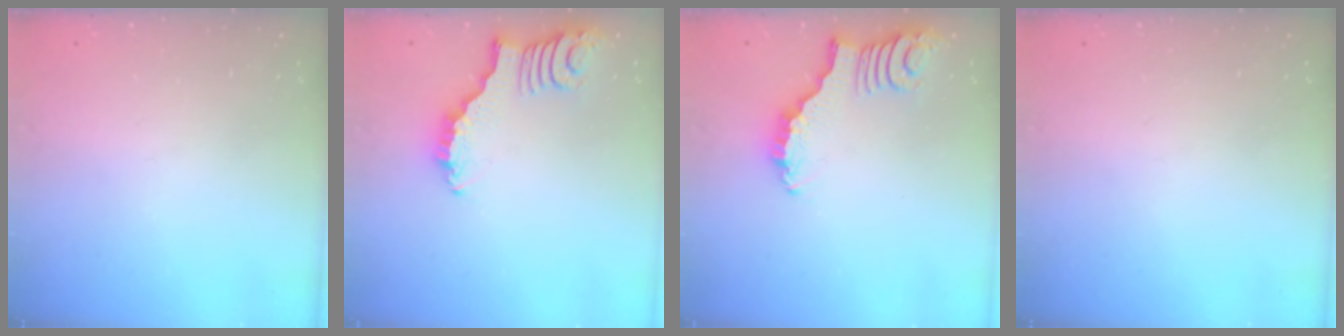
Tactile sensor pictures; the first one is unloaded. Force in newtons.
{"total": 2.4, "press": 2.4, "slide": 0.3}
{"total": 2.4, "press": 2.4, "slide": 0.2}
{"total": 0.0}